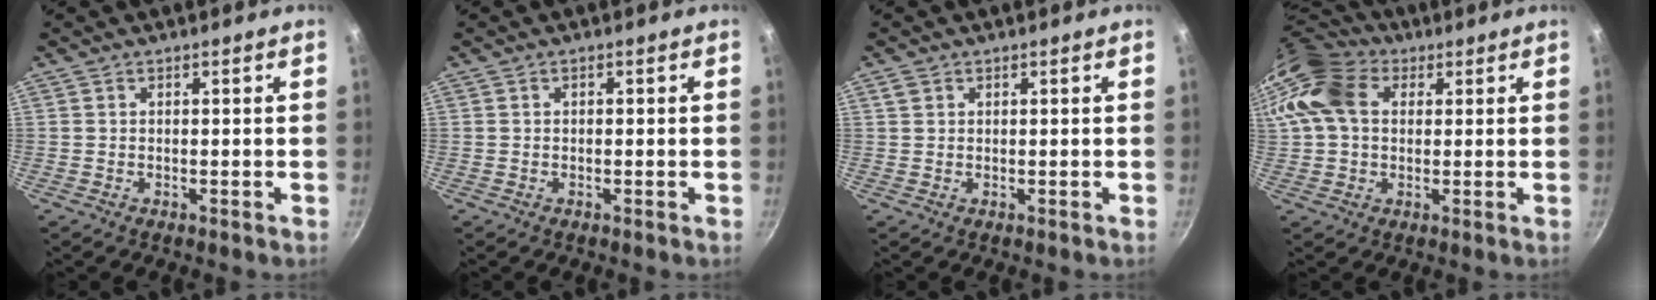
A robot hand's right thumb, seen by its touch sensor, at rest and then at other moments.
{"total": 0.5, "force": [0.0, 0.4, 0.4], "torque": [-0.005, 0.005, 0.002]}
{"total": 1.3, "force": [0.6, 1.0, 0.6], "torque": [-0.011, 0.002, 0.012]}
{"total": 15.1, "force": [3.8, 11.2, 9.4], "torque": [-0.186, 0.023, 0.054]}